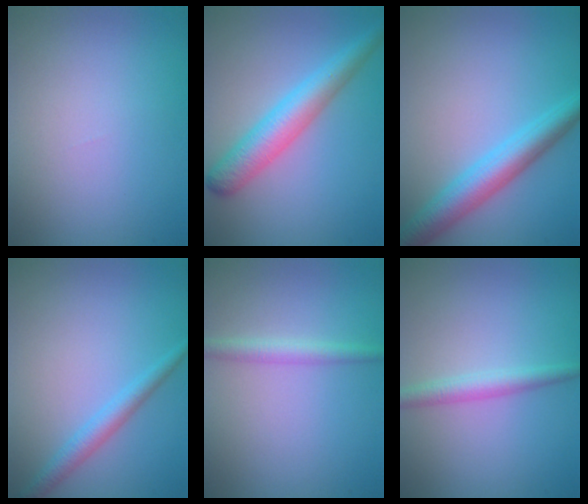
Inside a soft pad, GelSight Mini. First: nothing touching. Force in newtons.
{"total": 4.7, "press": 4.7, "slide": 0.1}
{"total": 5.0, "press": 5.0, "slide": 0.1}
{"total": 2.2, "press": 2.2, "slide": 0.1}
{"total": 2.0, "press": 2.0, "slide": 0.1}
{"total": 2.2, "press": 2.2, "slide": 0.1}